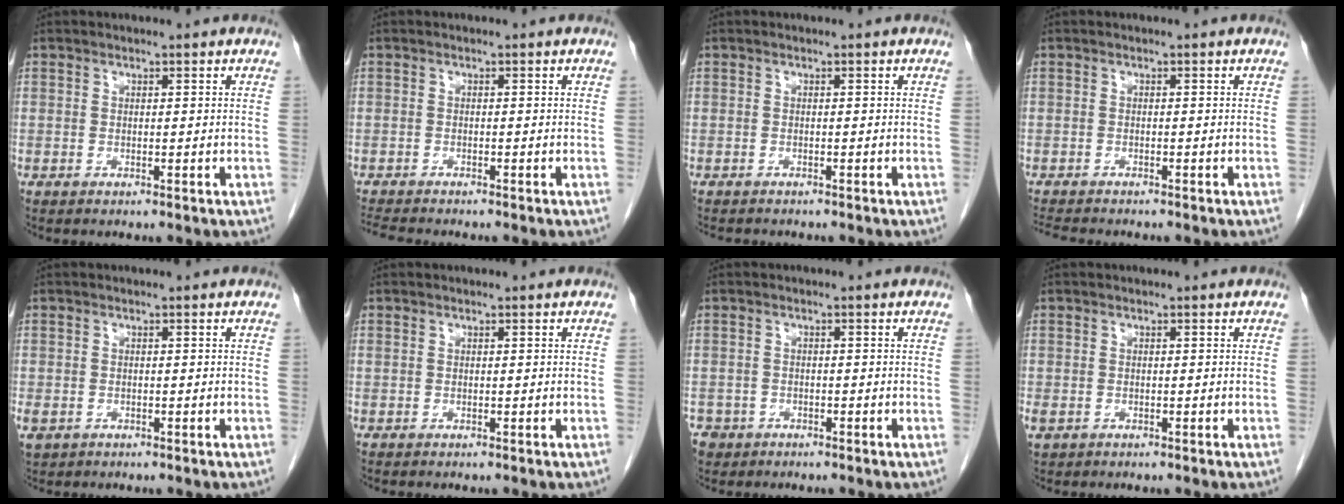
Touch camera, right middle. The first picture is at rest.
{"total": 4.2, "force": [-3.9, 0.4, 1.6], "torque": [-0.027, -0.014, -0.066]}
{"total": 2.8, "force": [-2.5, 0.8, 0.9], "torque": [-0.015, -0.006, -0.033]}
{"total": 4.8, "force": [-4.3, 0.9, 1.8], "torque": [-0.028, -0.011, -0.069]}
{"total": 2.7, "force": [-1.3, 2.0, 1.4], "torque": [-0.035, -0.006, -0.015]}
{"total": 0.0}
{"total": 4.3, "force": [-2.8, 3.2, 0.7], "torque": [-0.021, 0.002, -0.048]}
{"total": 1.4, "force": [-0.4, 1.0, 0.9], "torque": [-0.024, -0.003, -0.001]}